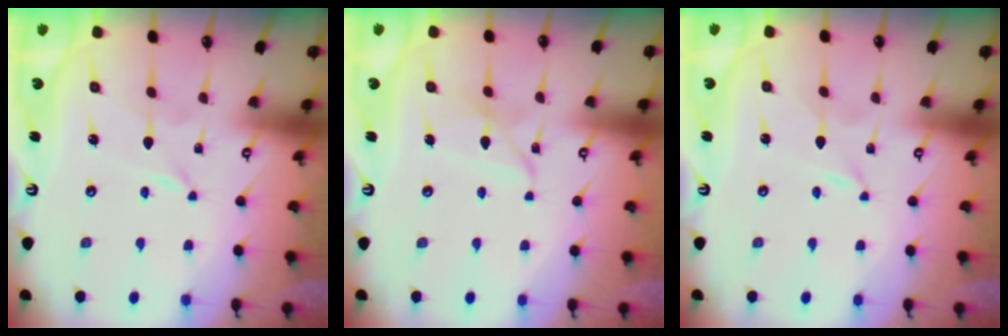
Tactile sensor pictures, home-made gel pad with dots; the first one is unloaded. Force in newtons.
{"total": 6.4, "press": 6.4, "slide": 0.5}
{"total": 0.0}